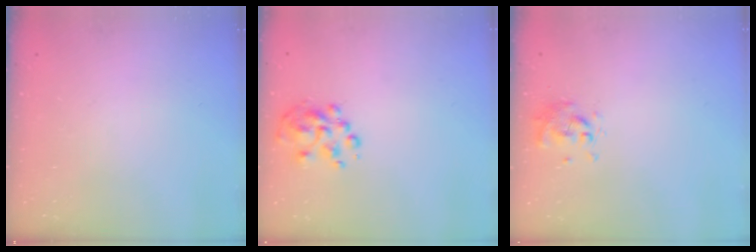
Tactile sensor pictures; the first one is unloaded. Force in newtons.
{"total": 6.1, "press": 5.9, "slide": 1.7}
{"total": 0.0}